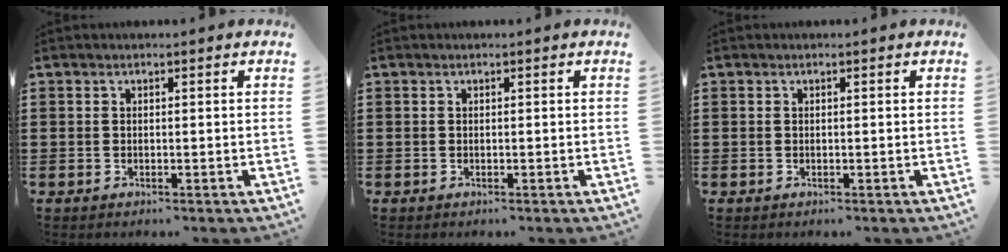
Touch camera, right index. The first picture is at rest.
{"total": 0.0}
{"total": 0.0}